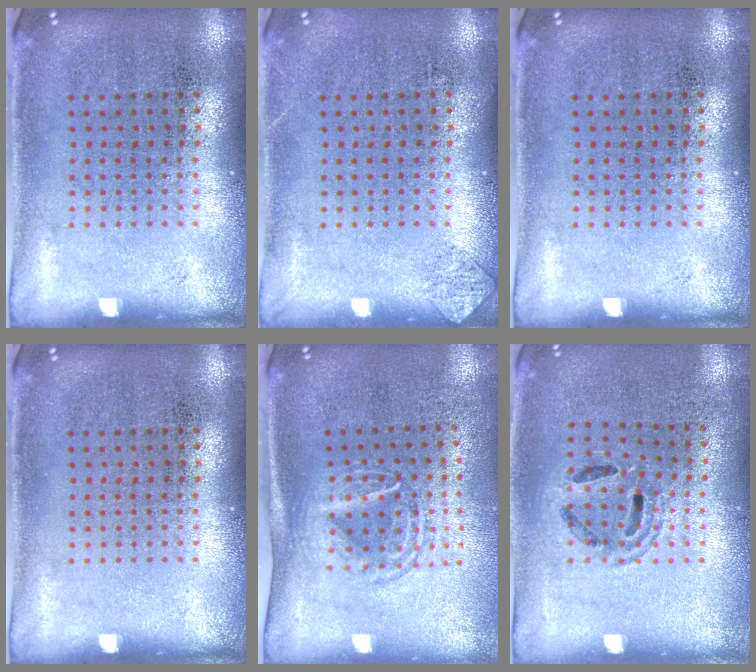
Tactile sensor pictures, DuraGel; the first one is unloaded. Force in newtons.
{"total": 0.8, "press": 0.8, "slide": 0.1}
{"total": 0.0}
{"total": 0.0}
{"total": 1.6, "press": 1.3, "slide": 1.0}
{"total": 1.1, "press": 1.1, "slide": 0.3}